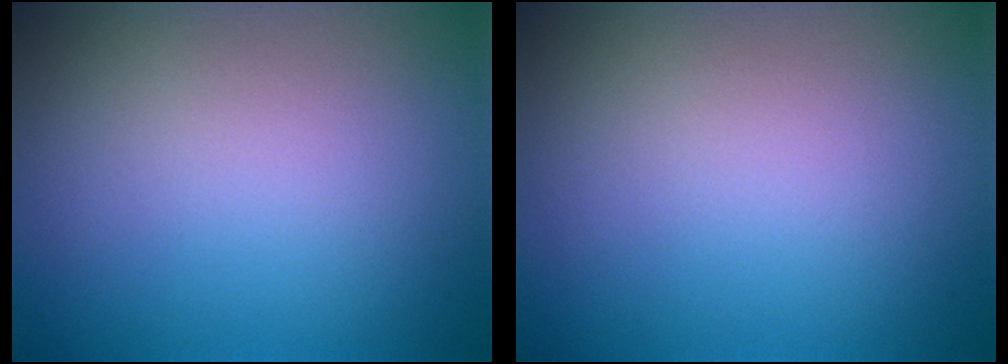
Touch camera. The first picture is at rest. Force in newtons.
{"total": 0.0}